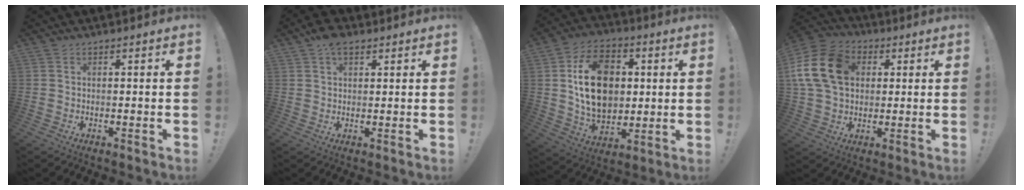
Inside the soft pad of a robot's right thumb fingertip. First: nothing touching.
{"total": 5.3, "force": [3.2, 3.0, 2.9], "torque": [-0.050, -0.008, 0.061]}
{"total": 19.6, "force": [3.2, 14.3, 13.0], "torque": [-0.210, -0.003, 0.059]}
{"total": 17.7, "force": [3.7, 13.5, 10.9], "torque": [-0.195, 0.004, 0.072]}